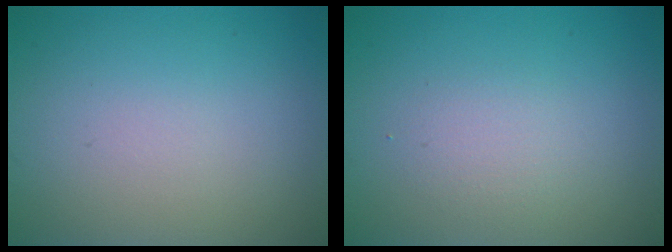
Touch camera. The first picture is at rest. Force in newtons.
{"total": 1.5, "press": 1.5, "slide": 0.1}